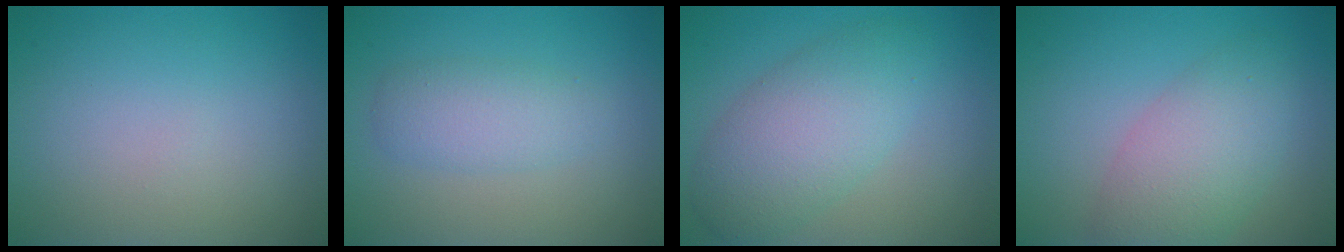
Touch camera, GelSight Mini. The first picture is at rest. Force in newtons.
{"total": 2.9, "press": 2.9, "slide": 0.1}
{"total": 4.3, "press": 4.3, "slide": 0.3}
{"total": 5.3, "press": 5.3, "slide": 0.1}